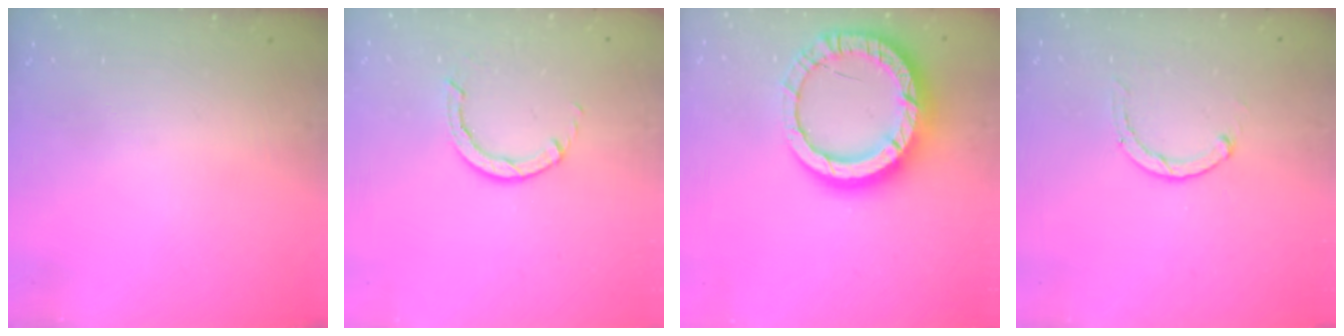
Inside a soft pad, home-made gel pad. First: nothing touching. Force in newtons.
{"total": 2.8, "press": 2.8, "slide": 0.3}
{"total": 18.6, "press": 18.5, "slide": 1.6}
{"total": 2.8, "press": 2.8, "slide": 0.5}